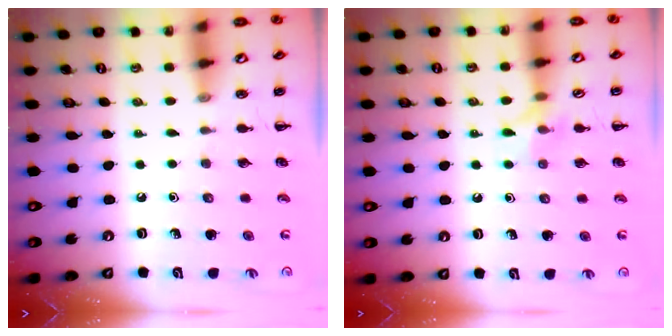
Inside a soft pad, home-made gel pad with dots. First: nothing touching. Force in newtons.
{"total": 6.4, "press": 6.4, "slide": 0.9}